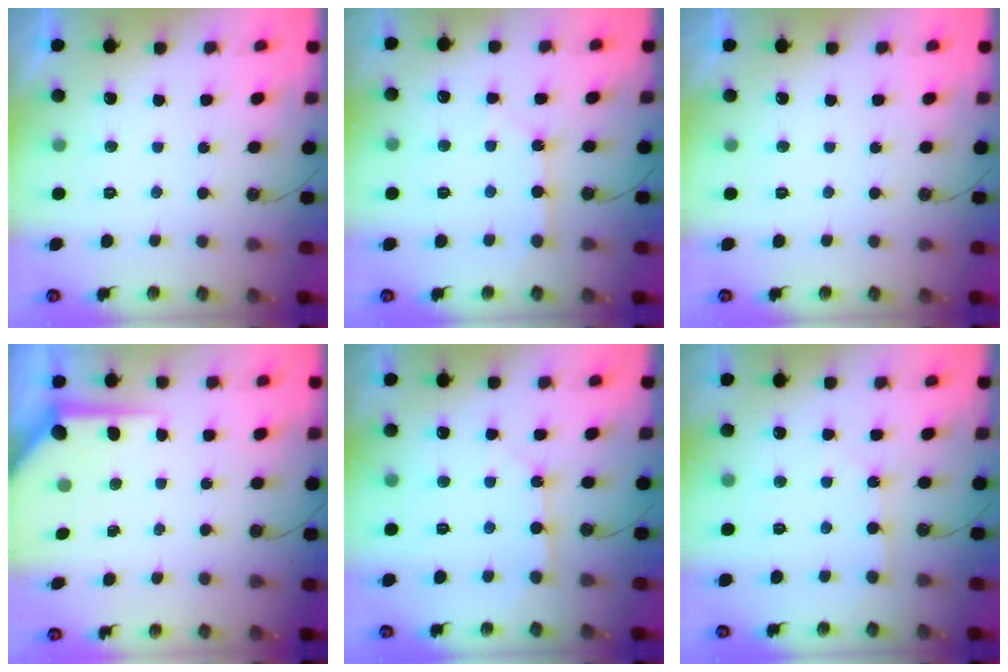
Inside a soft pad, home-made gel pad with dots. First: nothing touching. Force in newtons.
{"total": 2.9, "press": 2.9, "slide": 0.4}
{"total": 0.0}
{"total": 6.3, "press": 6.3, "slide": 0.3}
{"total": 3.2, "press": 3.2, "slide": 0.2}
{"total": 3.3, "press": 3.3, "slide": 0.4}